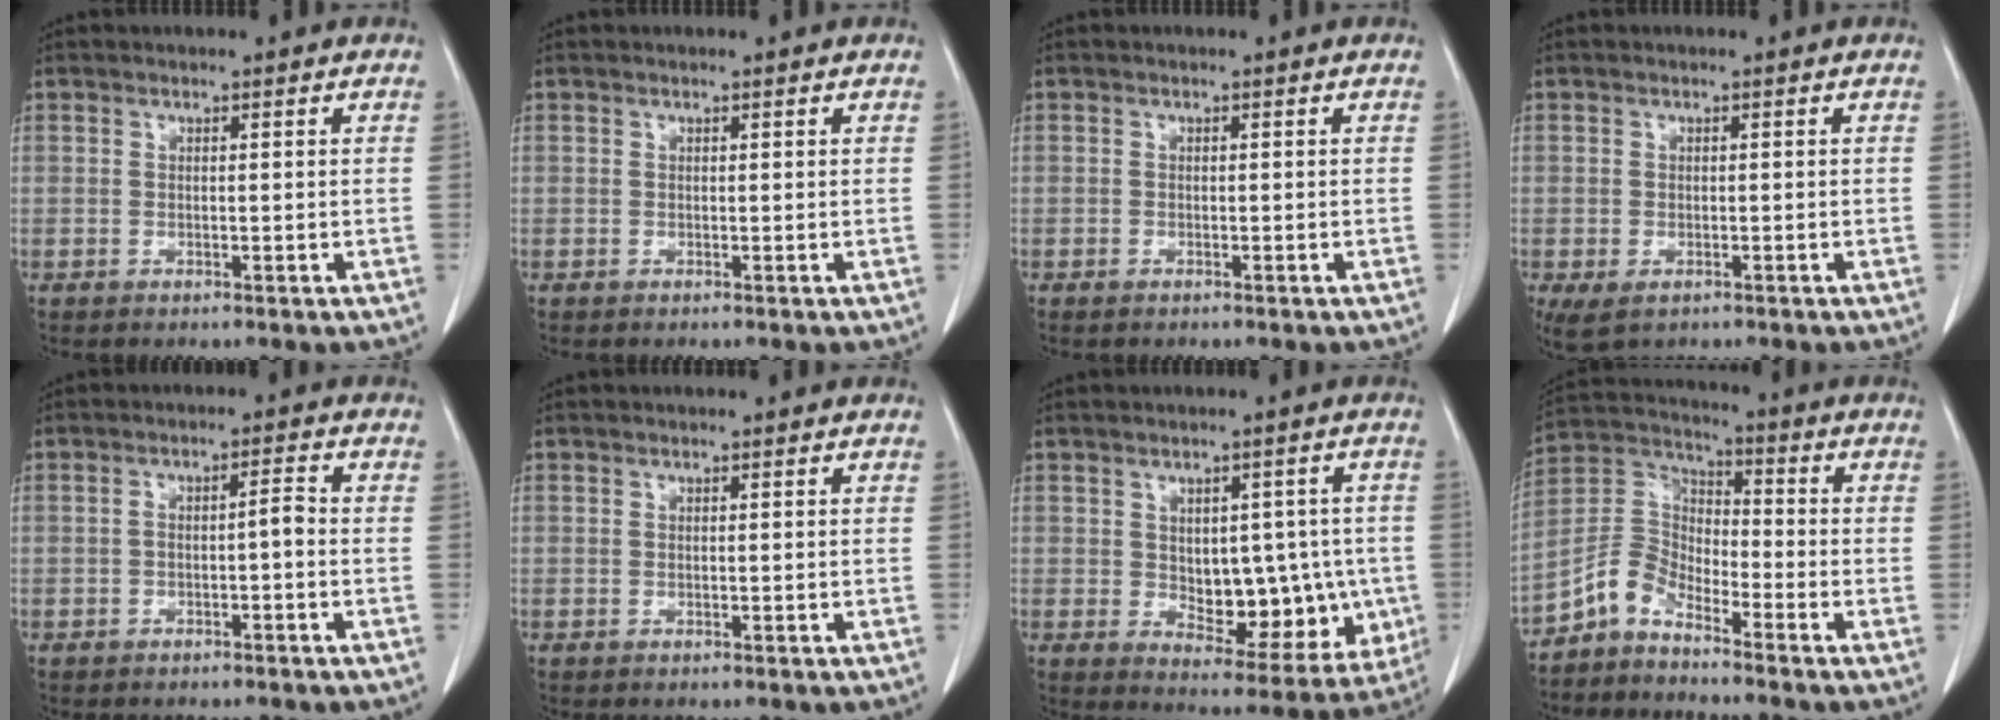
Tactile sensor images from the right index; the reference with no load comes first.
{"total": 0.0}
{"total": 0.5, "force": [-0.4, 0.3, 0.2], "torque": [-0.006, 0.000, -0.008]}
{"total": 4.0, "force": [-2.1, 2.4, 2.4], "torque": [-0.050, -0.010, -0.027]}
{"total": 2.5, "force": [-0.9, 0.5, 2.3], "torque": [-0.036, 0.012, -0.014]}
{"total": 0.0}
{"total": 12.0, "force": [-1.0, 6.9, 9.8], "torque": [-0.114, 0.010, 0.012]}
{"total": 6.4, "force": [-5.3, 2.6, 2.4], "torque": [-0.059, 0.024, -0.114]}